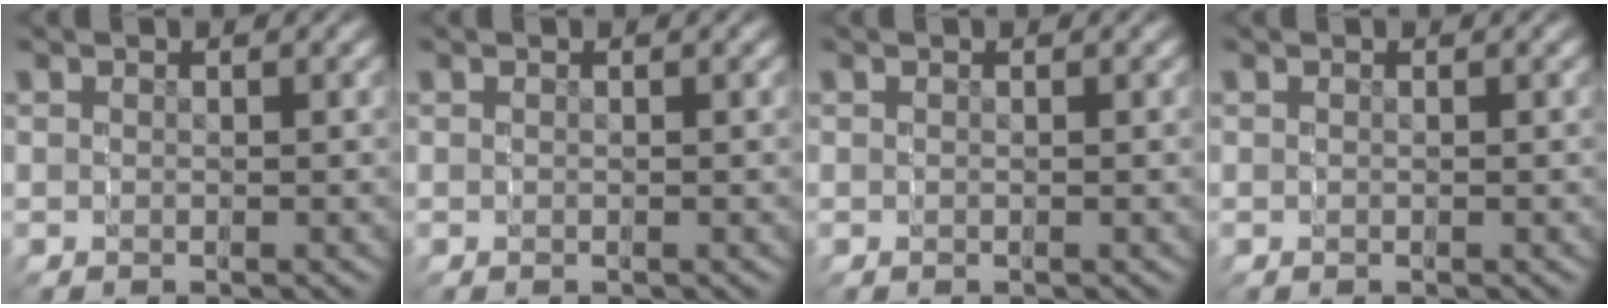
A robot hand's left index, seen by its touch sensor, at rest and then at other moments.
{"total": 0.0}
{"total": 0.0}
{"total": 0.0}